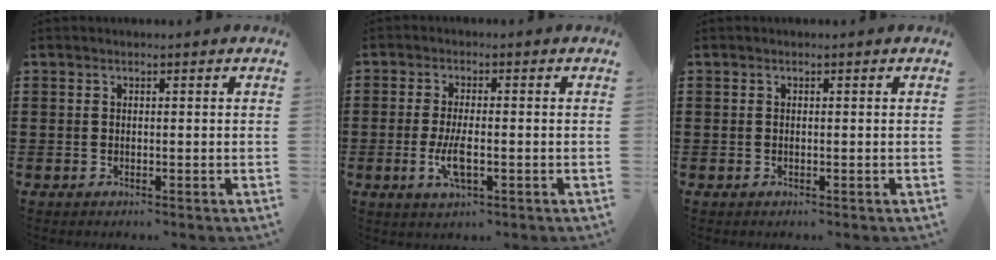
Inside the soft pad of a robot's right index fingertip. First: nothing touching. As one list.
[{"total": 4.8, "force": [-1.2, 1.4, 4.4], "torque": [-0.103, -0.008, -0.029]}, {"total": 0.0}]